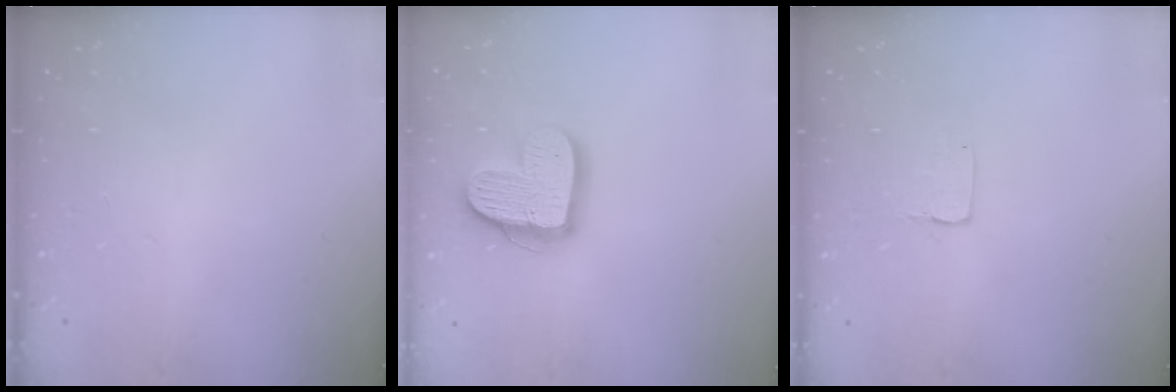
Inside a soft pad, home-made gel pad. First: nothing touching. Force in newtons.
{"total": 16.1, "press": 16.1, "slide": 1.3}
{"total": 1.3, "press": 1.2, "slide": 0.1}